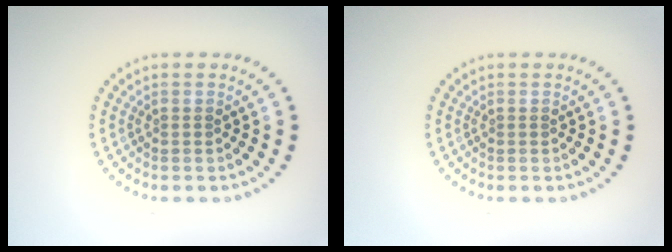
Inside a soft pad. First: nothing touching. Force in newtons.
{"total": 0.0}